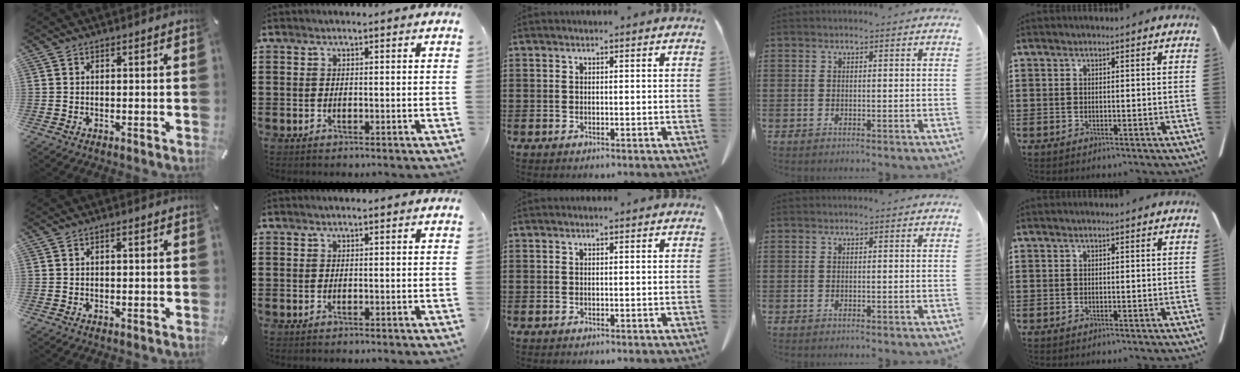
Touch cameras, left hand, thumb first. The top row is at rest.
{"thumb": {"total": 0.8, "force": [0.2, 0.5, 0.7], "torque": [-0.013, 0.003, 0.002]}}